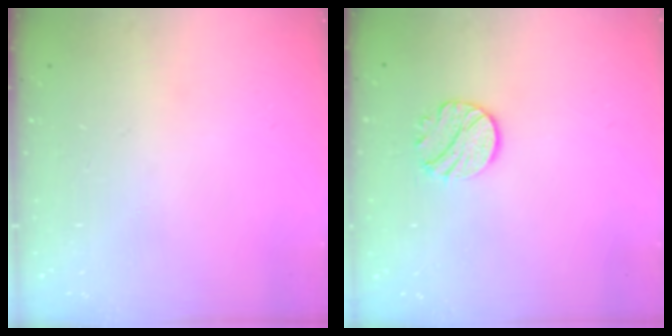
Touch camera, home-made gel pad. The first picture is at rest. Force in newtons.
{"total": 9.0, "press": 9.0, "slide": 0.3}